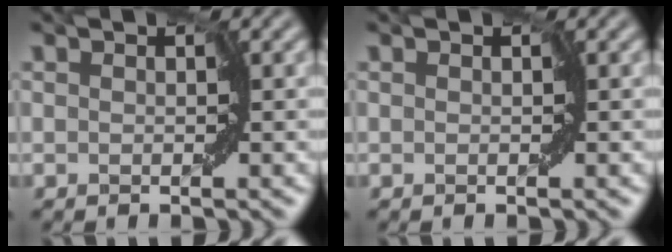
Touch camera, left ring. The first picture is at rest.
{"total": 0.0}